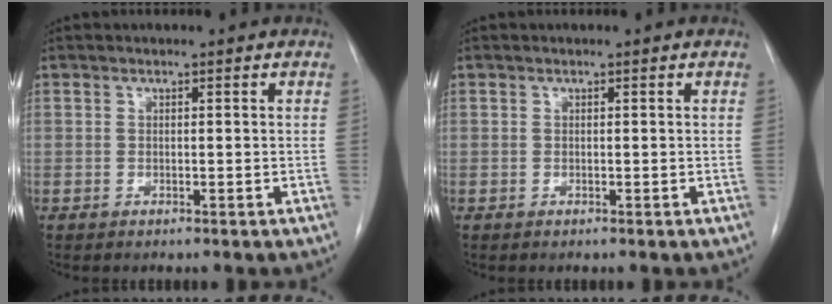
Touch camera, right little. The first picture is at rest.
{"total": 0.0}